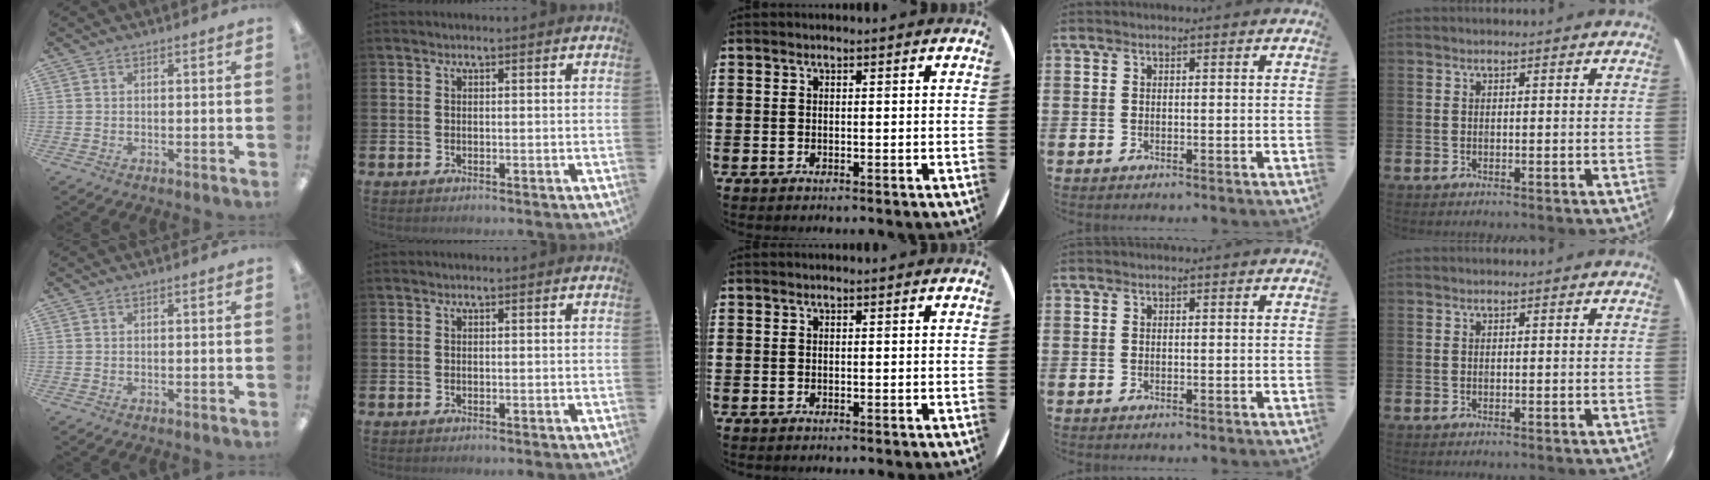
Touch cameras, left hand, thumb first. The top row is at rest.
{}